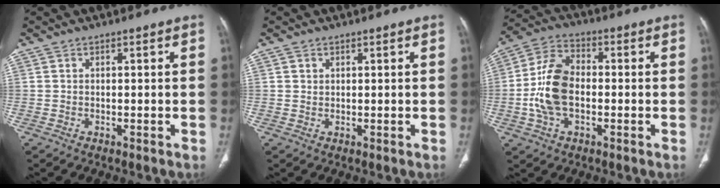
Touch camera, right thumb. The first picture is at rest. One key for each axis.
{"total": 1.0, "fx": 0.5, "fy": 0.8, "fz": 0.2, "tx": 0.002, "ty": -0.002, "tz": 0.008}
{"total": 11.8, "fx": -1.4, "fy": 7.3, "fz": 9.1, "tx": -0.181, "ty": 0.025, "tz": -0.032}